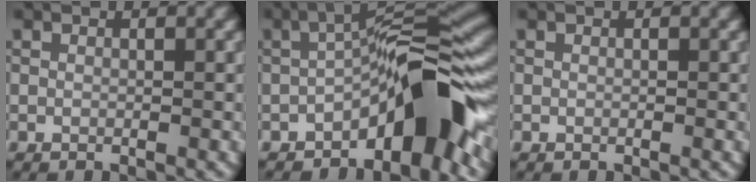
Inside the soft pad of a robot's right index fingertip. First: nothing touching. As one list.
[{"total": 9.2, "force": [-4.0, 2.9, 7.7], "torque": [-0.086, 0.022, -0.081]}, {"total": 0.0}]